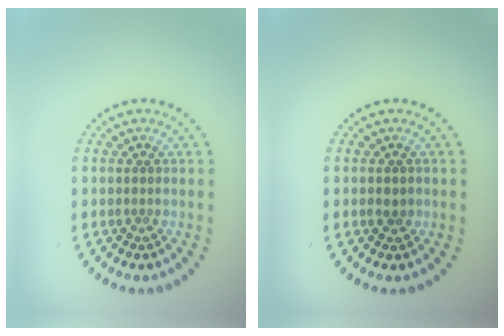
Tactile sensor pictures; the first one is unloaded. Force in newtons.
{"total": 1.1, "press": 1.1, "slide": 0.1}